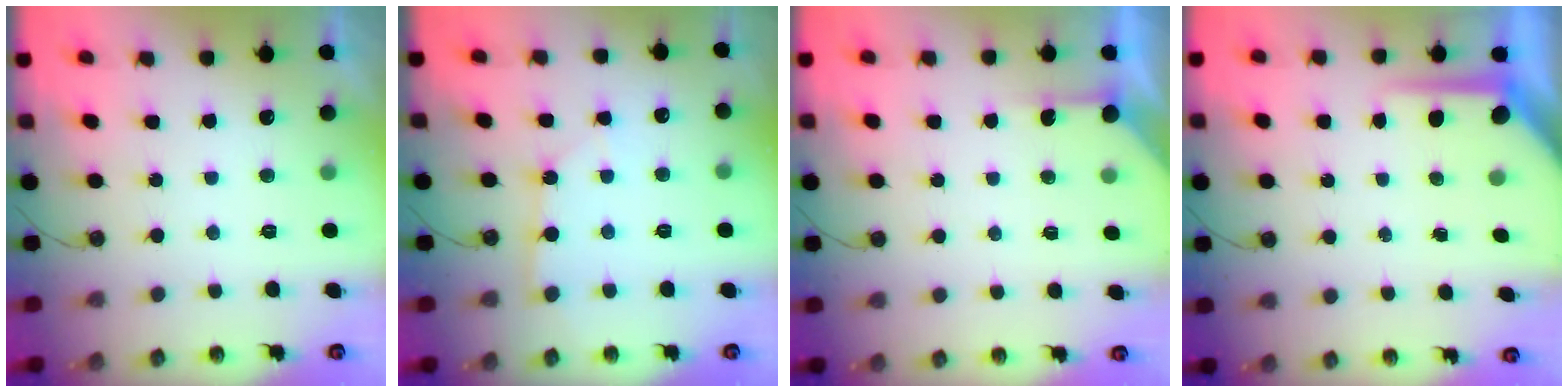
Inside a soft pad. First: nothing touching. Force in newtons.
{"total": 2.7, "press": 2.7, "slide": 0.3}
{"total": 2.3, "press": 2.2, "slide": 0.3}
{"total": 7.8, "press": 7.7, "slide": 0.8}